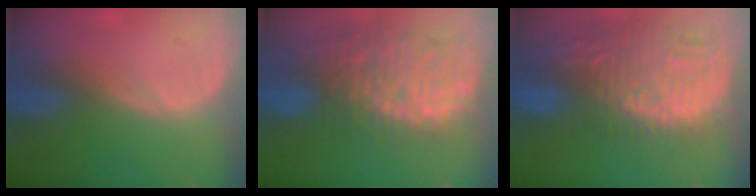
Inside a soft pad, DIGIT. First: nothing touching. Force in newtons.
{"total": 14.4, "press": 11.9, "slide": 8.2}
{"total": 15.7, "press": 13.1, "slide": 8.6}